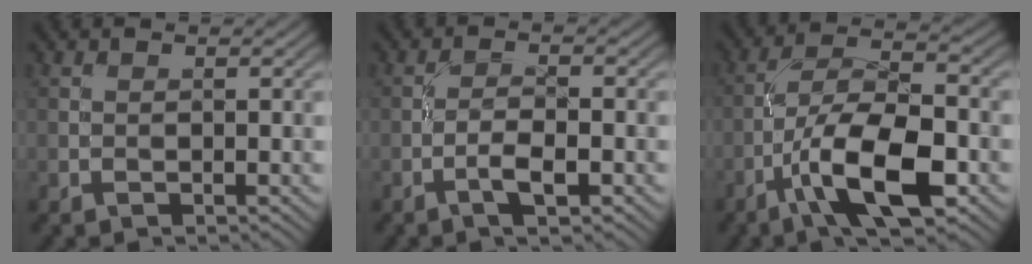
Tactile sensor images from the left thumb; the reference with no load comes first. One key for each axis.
{"total": 2.9, "fx": -1.5, "fy": 0.7, "fz": 2.4, "tx": -0.051, "ty": 0.005, "tz": -0.036}
{"total": 11.1, "fx": -4.9, "fy": 3.8, "fz": 9.2, "tx": -0.162, "ty": 0.005, "tz": -0.097}